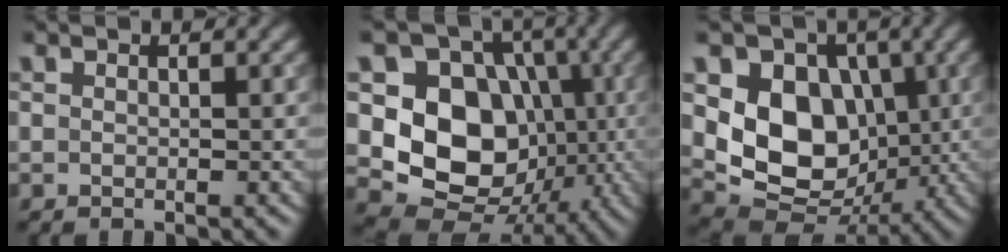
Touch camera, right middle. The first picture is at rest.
{"total": 10.7, "force": [-0.5, 8.7, 6.3], "torque": [-0.105, -0.014, -0.017]}
{"total": 9.0, "force": [0.9, 7.0, 5.6], "torque": [-0.104, -0.018, 0.016]}